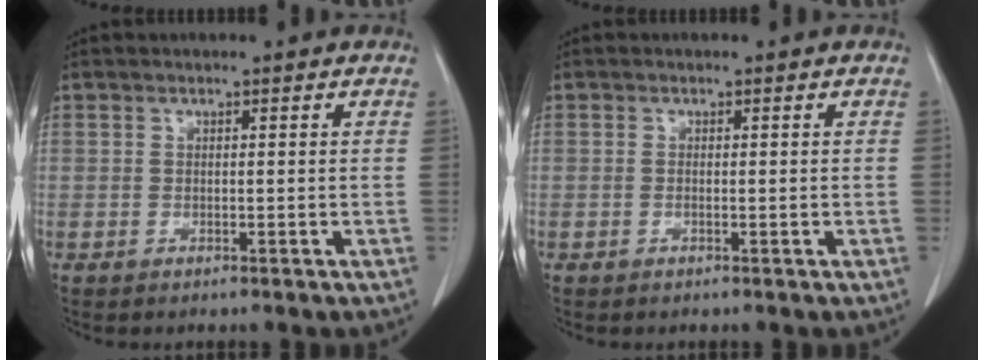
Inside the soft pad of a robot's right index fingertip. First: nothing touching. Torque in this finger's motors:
{"motor_torque": [-0.09, 0.04, -0.01, -0.01]}